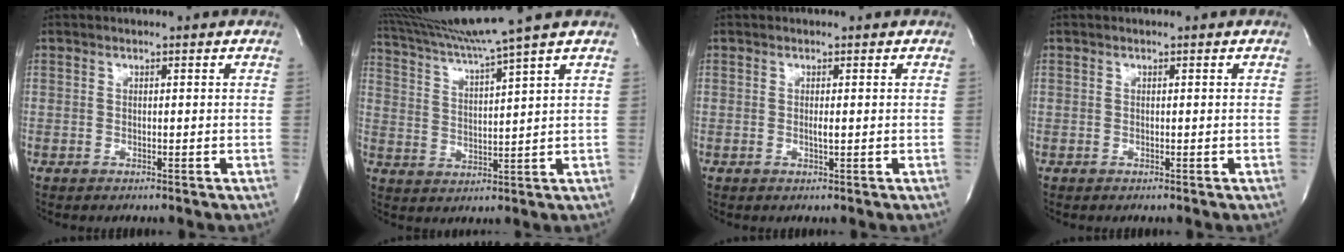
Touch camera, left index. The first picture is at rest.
{"total": 11.6, "force": [9.9, -3.0, 5.3], "torque": [-0.101, -0.008, 0.174]}
{"total": 0.7, "force": [0.1, 0.0, 0.7], "torque": [-0.018, -0.003, 0.001]}
{"total": 0.0}